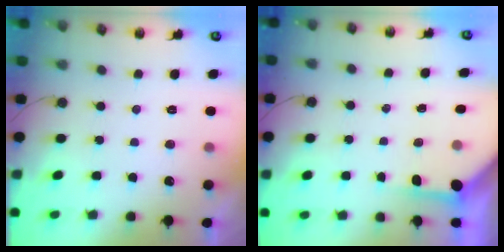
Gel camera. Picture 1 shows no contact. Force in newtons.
{"total": 3.8, "press": 3.8, "slide": 0.4}